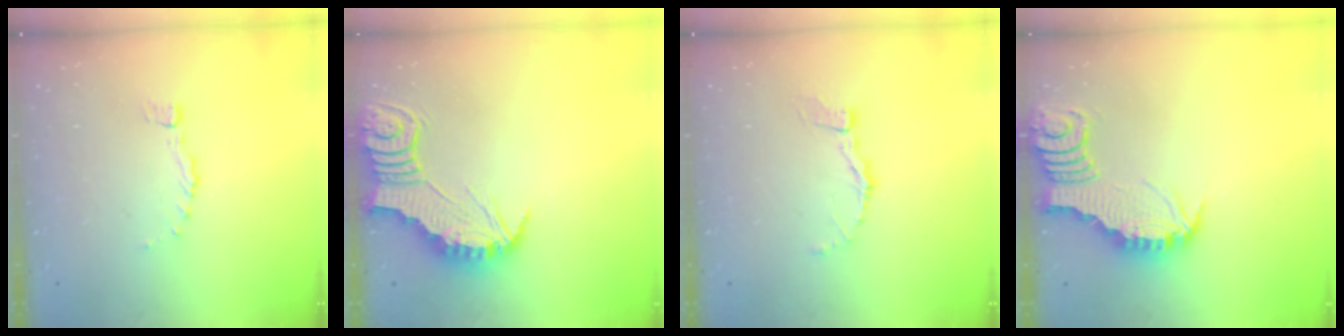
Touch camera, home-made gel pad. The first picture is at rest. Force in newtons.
{"total": 2.3, "press": 2.3, "slide": 0.3}
{"total": 3.9, "press": 3.9, "slide": 0.2}
{"total": 3.1, "press": 3.1, "slide": 0.4}